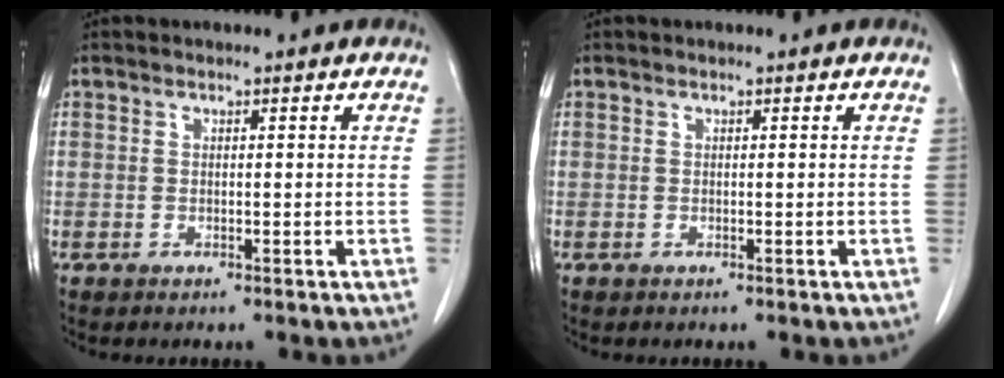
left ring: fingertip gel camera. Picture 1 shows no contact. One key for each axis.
{"total": 0.0}